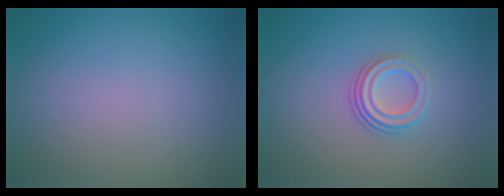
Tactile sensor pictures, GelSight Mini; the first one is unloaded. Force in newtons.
{"total": 2.9, "press": 2.0, "slide": 2.0}